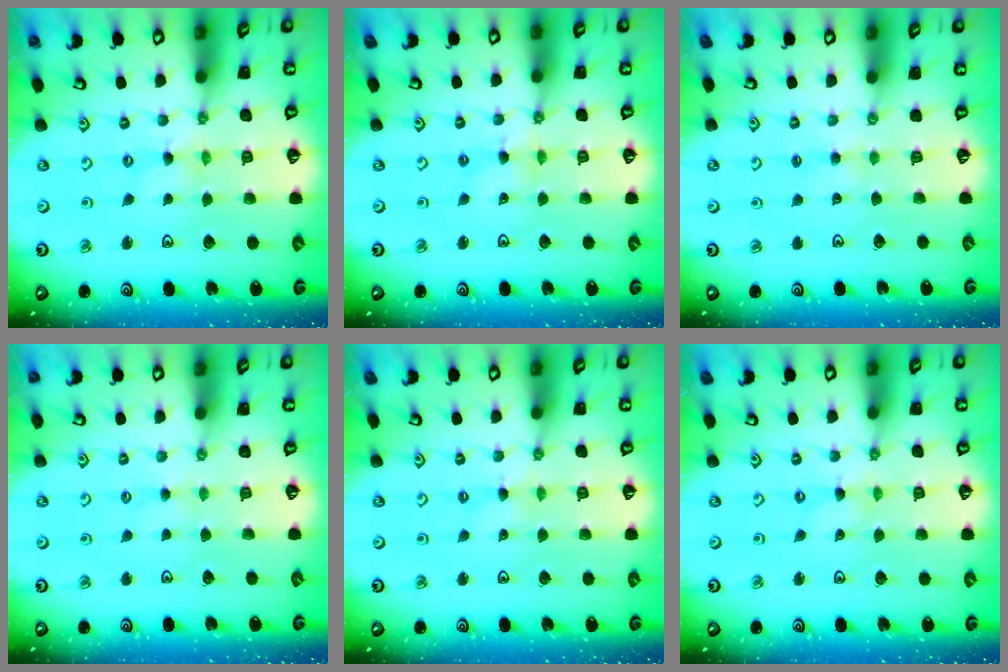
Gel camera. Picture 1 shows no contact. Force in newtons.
{"total": 3.1, "press": 3.1, "slide": 0.2}
{"total": 1.7, "press": 1.7, "slide": 0.4}
{"total": 1.8, "press": 1.7, "slide": 0.3}
{"total": 1.1, "press": 1.1, "slide": 0.3}
{"total": 0.0}